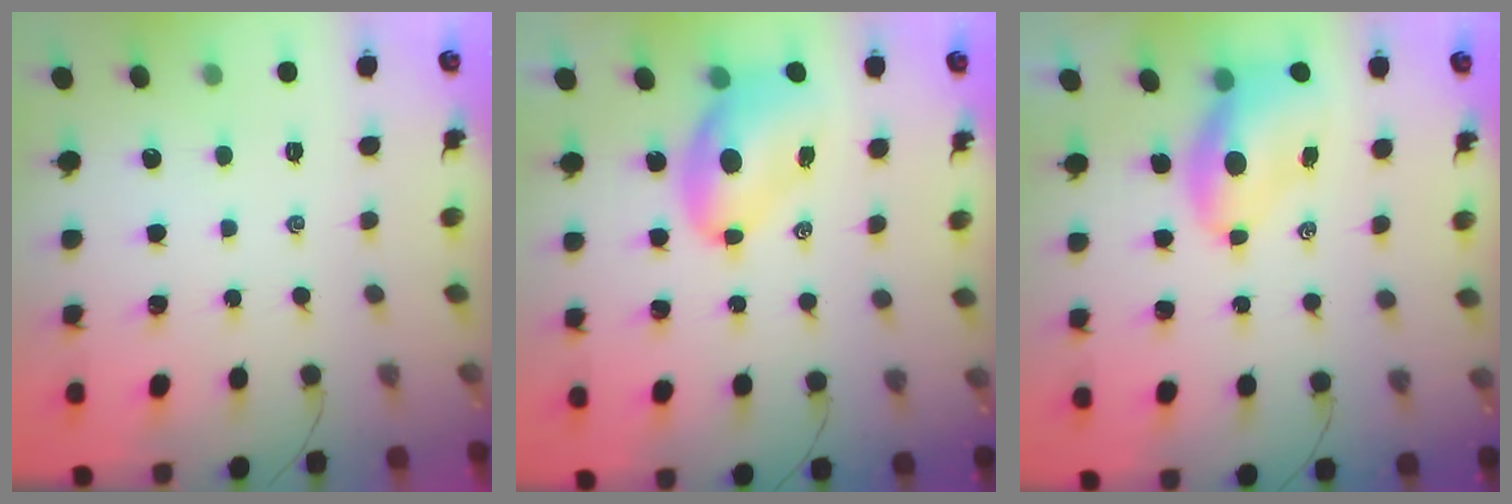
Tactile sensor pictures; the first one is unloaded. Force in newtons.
{"total": 8.6, "press": 8.5, "slide": 1.6}
{"total": 7.0, "press": 6.9, "slide": 1.4}